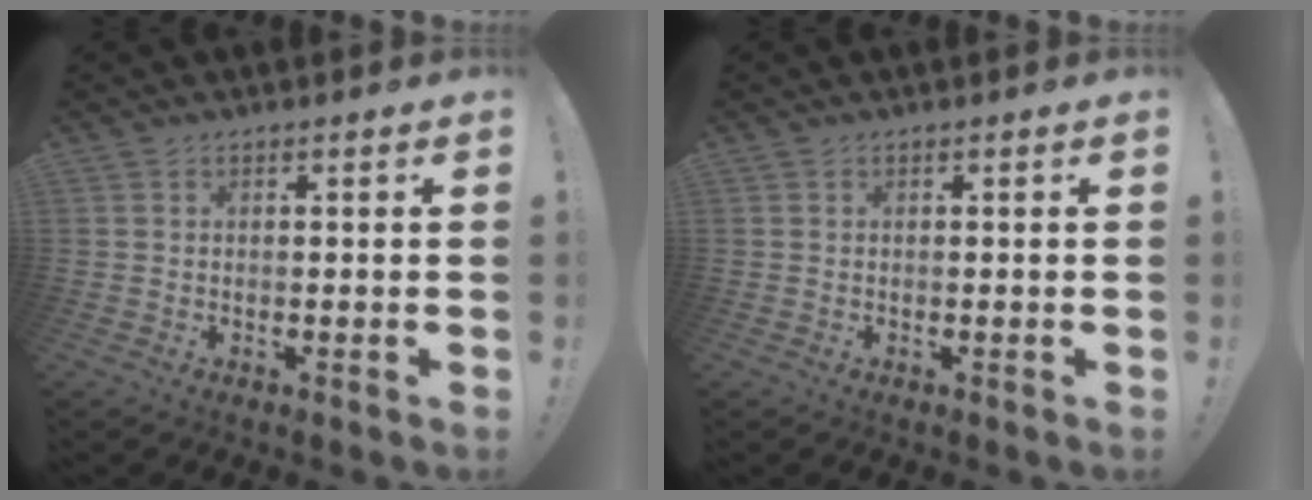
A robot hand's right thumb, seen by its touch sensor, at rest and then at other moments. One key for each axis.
{"total": 0.0}